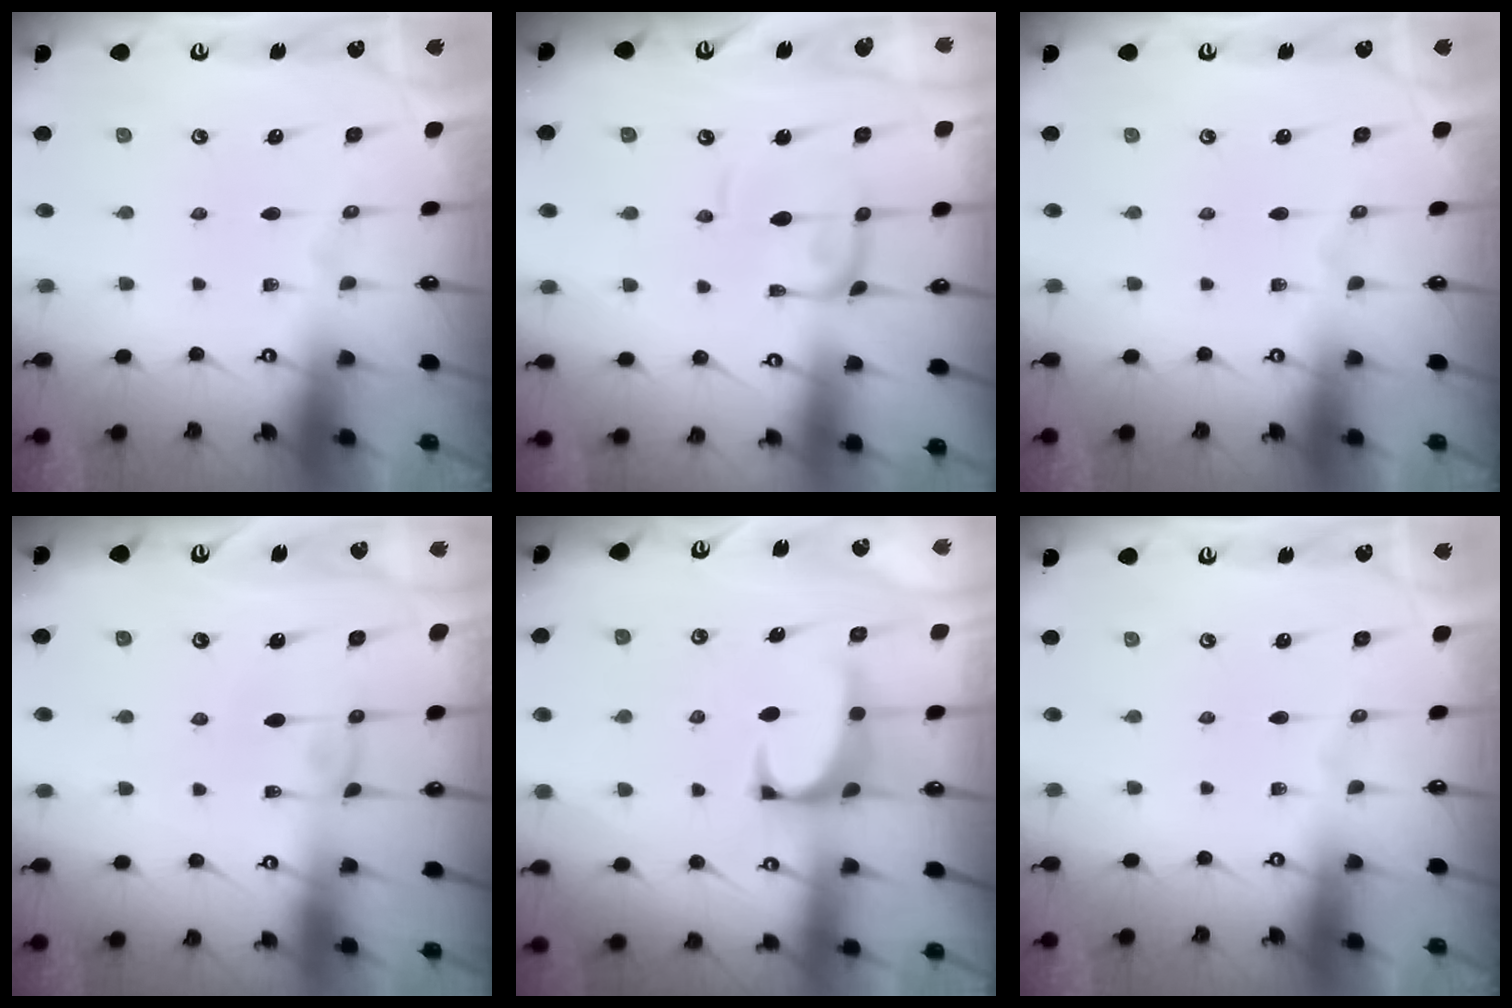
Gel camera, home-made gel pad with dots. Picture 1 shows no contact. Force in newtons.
{"total": 1.7, "press": 1.7, "slide": 0.4}
{"total": 0.0}
{"total": 1.0, "press": 0.8, "slide": 0.5}
{"total": 1.6, "press": 1.3, "slide": 0.9}
{"total": 0.0}